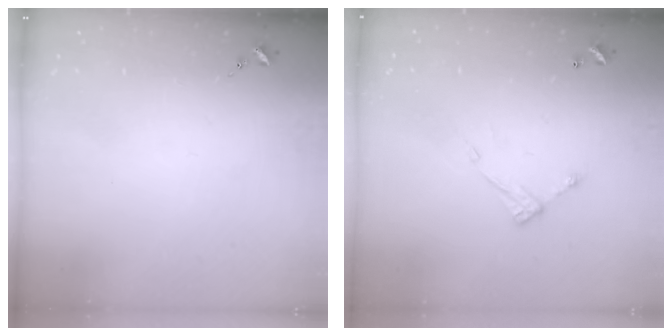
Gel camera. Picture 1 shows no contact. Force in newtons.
{"total": 7.5, "press": 7.5, "slide": 0.2}